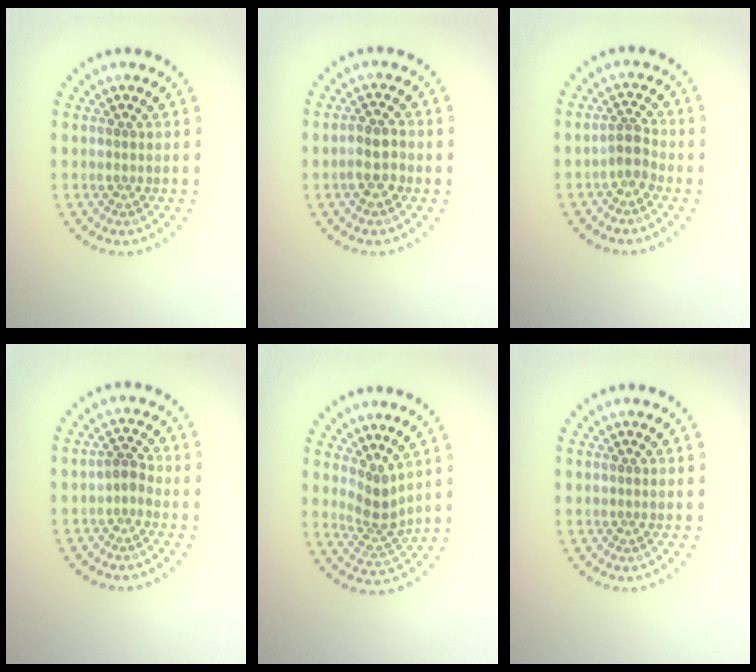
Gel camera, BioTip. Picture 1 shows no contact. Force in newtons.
{"total": 2.5, "press": 2.3, "slide": 1.1}
{"total": 1.8, "press": 1.4, "slide": 1.1}
{"total": 1.3, "press": 1.0, "slide": 0.8}
{"total": 2.6, "press": 1.8, "slide": 1.8}
{"total": 0.0}